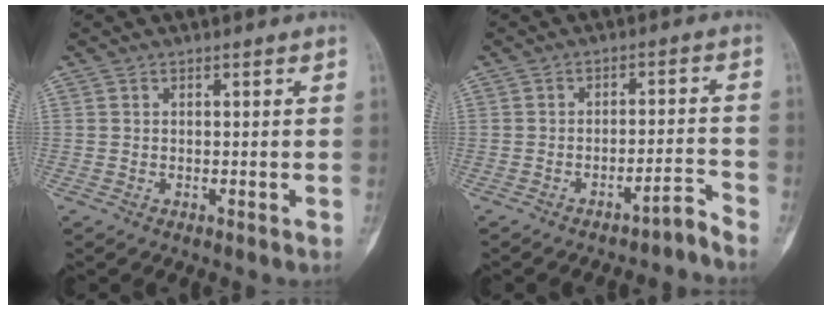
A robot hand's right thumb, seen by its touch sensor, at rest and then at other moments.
{"total": 3.3, "force": [-3.2, -0.1, 1.0], "torque": [-0.013, 0.046, -0.044]}